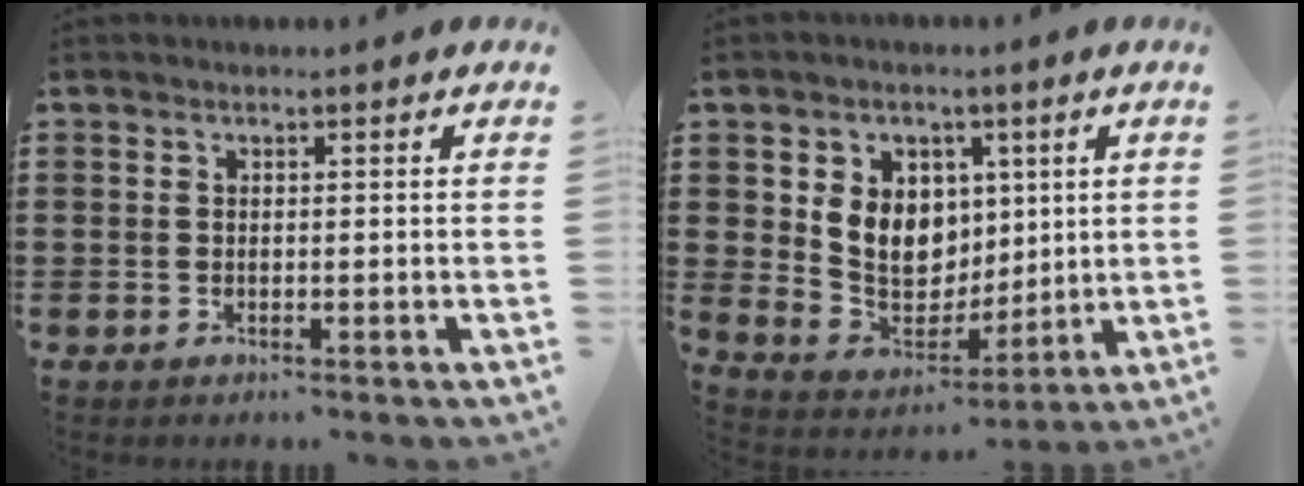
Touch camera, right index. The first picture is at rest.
{"total": 8.5, "force": [2.2, 7.4, 3.5], "torque": [-0.083, 0.004, 0.045]}